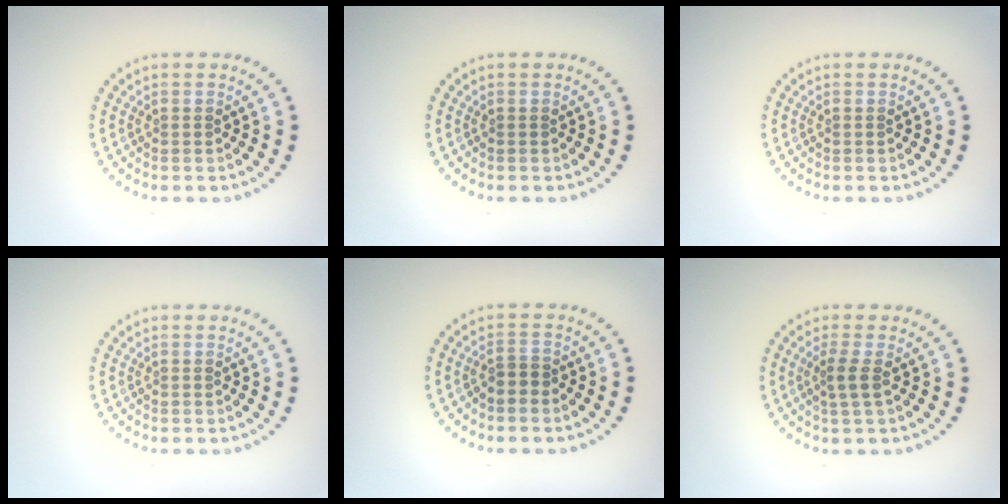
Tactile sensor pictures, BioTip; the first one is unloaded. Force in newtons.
{"total": 0.0}
{"total": 0.0}
{"total": 0.0}
{"total": 1.5, "press": 1.3, "slide": 0.7}
{"total": 1.7, "press": 1.3, "slide": 1.1}